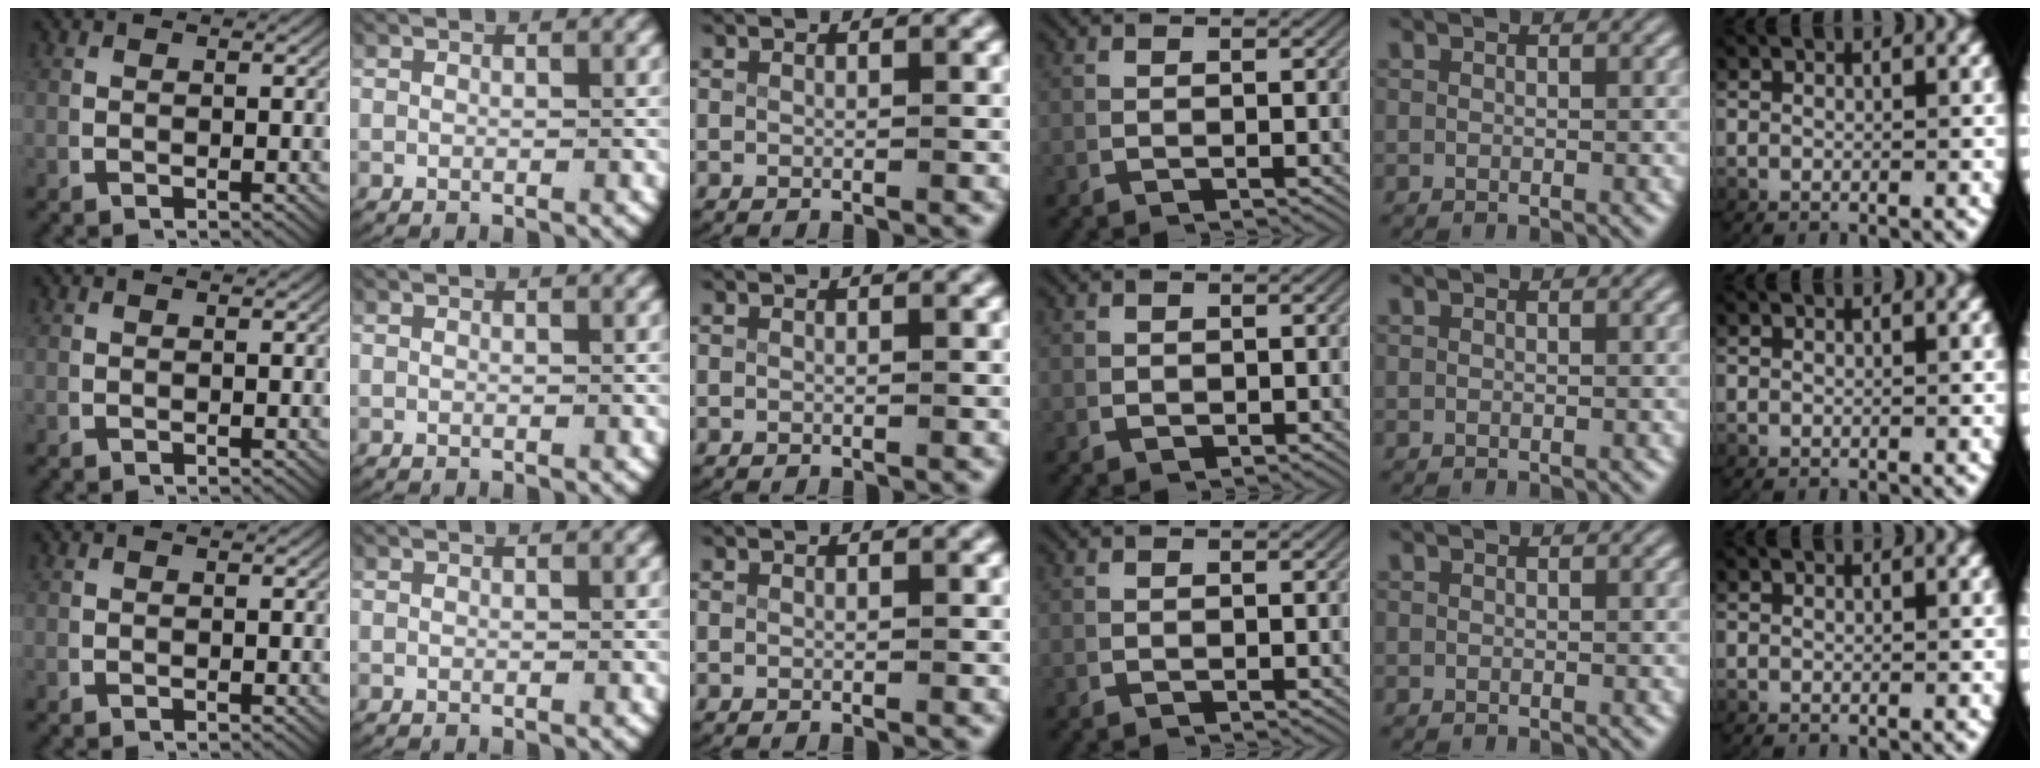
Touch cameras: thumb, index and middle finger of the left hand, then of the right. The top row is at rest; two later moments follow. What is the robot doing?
{"motion": "lift_and_place", "object": "paper towel"}